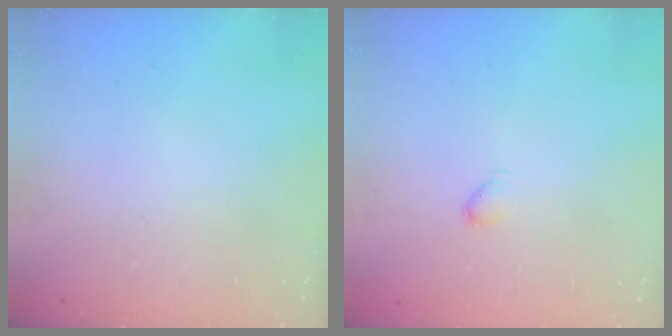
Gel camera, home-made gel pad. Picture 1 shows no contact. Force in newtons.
{"total": 2.3, "press": 2.3, "slide": 0.4}